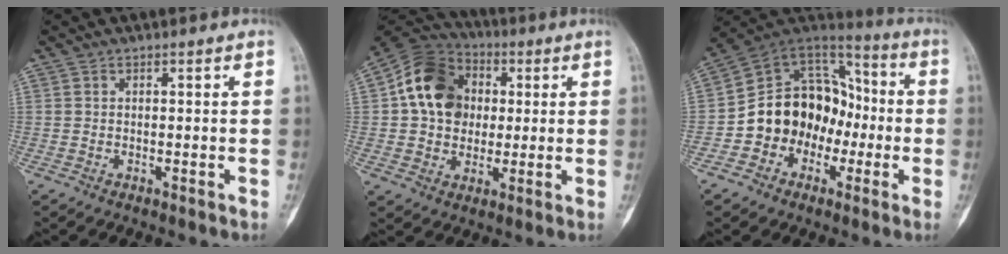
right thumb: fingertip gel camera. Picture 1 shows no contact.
{"total": 14.9, "force": [2.2, 12.1, 8.5], "torque": [-0.121, 0.015, 0.030]}
{"total": 16.6, "force": [-4.2, 13.6, 8.6], "torque": [-0.086, 0.077, -0.078]}